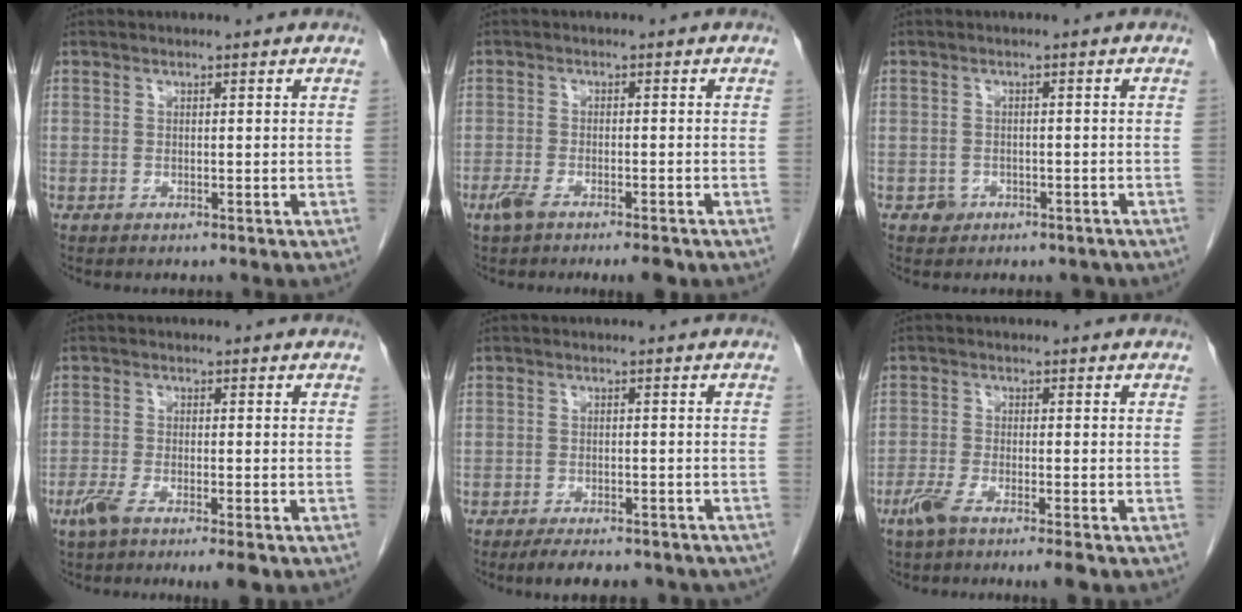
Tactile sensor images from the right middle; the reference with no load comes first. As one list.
[{"total": 5.2, "force": [-3.7, 1.1, 3.6], "torque": [-0.061, -0.007, -0.057]}, {"total": 2.2, "force": [-1.3, 1.8, 0.3], "torque": [-0.001, 0.010, -0.013]}, {"total": 5.7, "force": [-3.9, 0.7, 4.2], "torque": [-0.070, -0.013, -0.064]}, {"total": 10.5, "force": [-8.9, 3.2, 4.7], "torque": [-0.059, 0.001, -0.108]}, {"total": 5.2, "force": [-3.7, 0.2, 3.6], "torque": [-0.065, -0.010, -0.067]}]